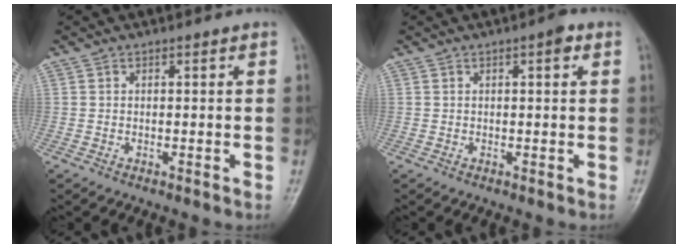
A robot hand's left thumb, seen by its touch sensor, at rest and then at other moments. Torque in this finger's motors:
{"motor_torque": [0.37, 0.28, 0.51, 0.15, 0.00]}